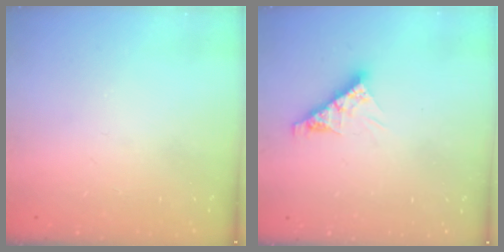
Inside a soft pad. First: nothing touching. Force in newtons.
{"total": 8.0, "press": 8.0, "slide": 0.7}